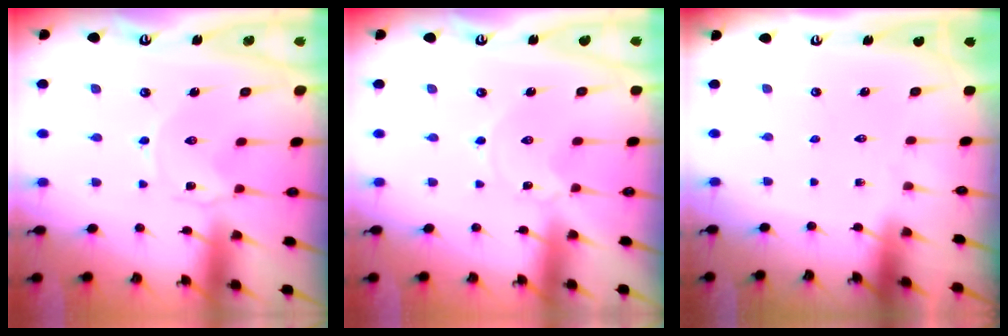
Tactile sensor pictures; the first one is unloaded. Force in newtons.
{"total": 0.0}
{"total": 0.0}